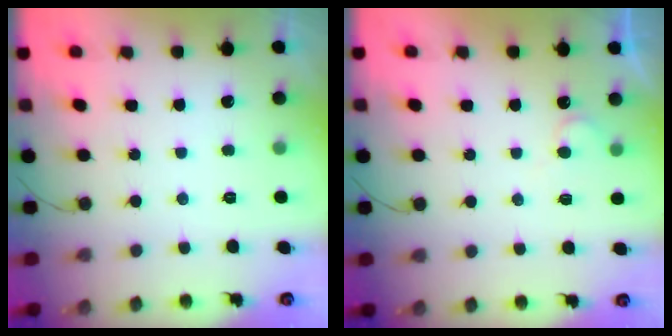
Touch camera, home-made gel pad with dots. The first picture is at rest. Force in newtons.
{"total": 4.4, "press": 4.4, "slide": 0.3}